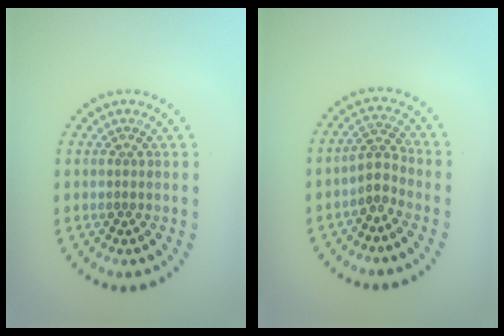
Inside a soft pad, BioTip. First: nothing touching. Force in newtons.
{"total": 2.2, "press": 1.6, "slide": 1.4}